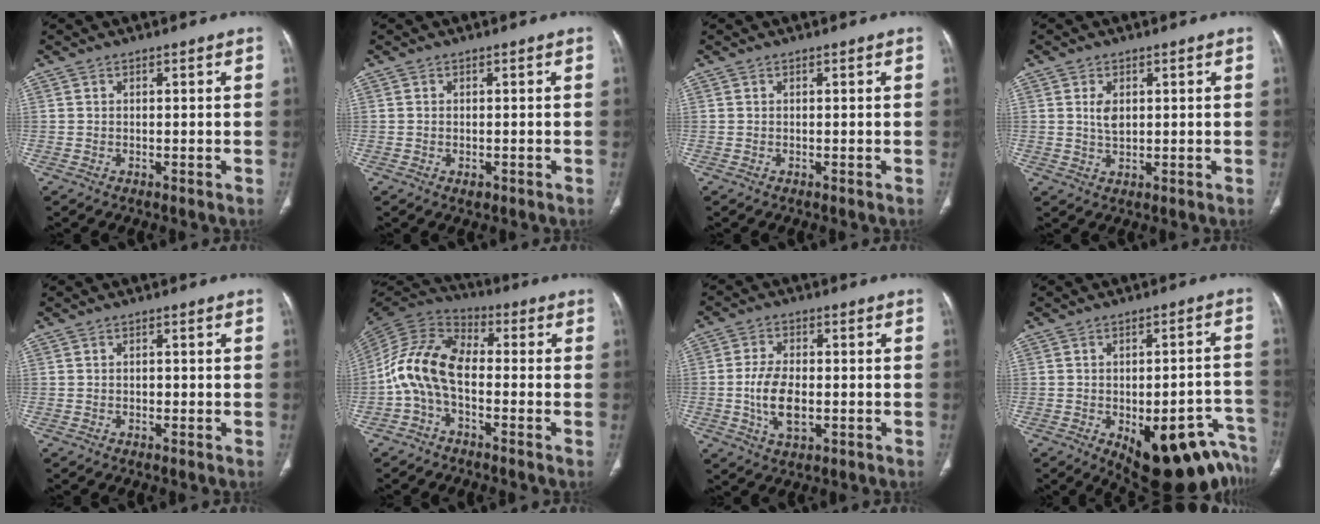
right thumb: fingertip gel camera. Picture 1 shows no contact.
{"total": 1.2, "force": [-0.4, 0.8, 0.8], "torque": [-0.011, 0.001, -0.002]}
{"total": 0.0}
{"total": 3.3, "force": [0.8, 1.9, 2.5], "torque": [-0.040, -0.006, 0.019]}
{"total": 0.9, "force": [-0.1, 0.6, 0.6], "torque": [-0.005, 0.002, -0.002]}
{"total": 12.1, "force": [-2.2, 7.1, 9.6], "torque": [-0.186, 0.044, -0.056]}
{"total": 8.1, "force": [-1.3, 4.5, 6.5], "torque": [-0.121, 0.003, -0.020]}
{"total": 22.1, "force": [-11.3, 9.7, 16.2], "torque": [-0.112, 0.061, -0.130]}